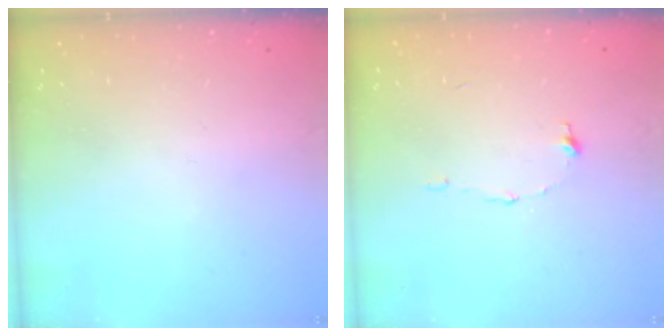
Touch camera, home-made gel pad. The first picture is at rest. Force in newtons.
{"total": 6.0, "press": 6.0, "slide": 0.5}